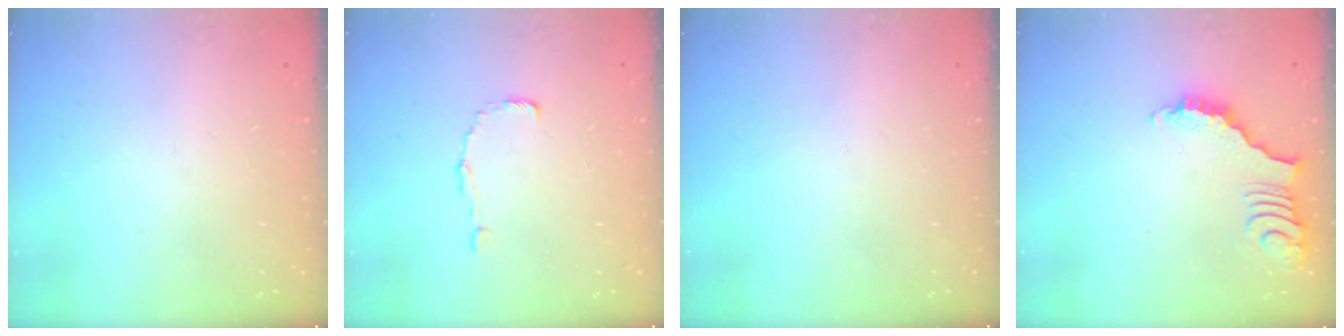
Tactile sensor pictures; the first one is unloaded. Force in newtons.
{"total": 0.6, "press": 0.6, "slide": 0.0}
{"total": 0.0}
{"total": 3.6, "press": 3.6, "slide": 0.7}